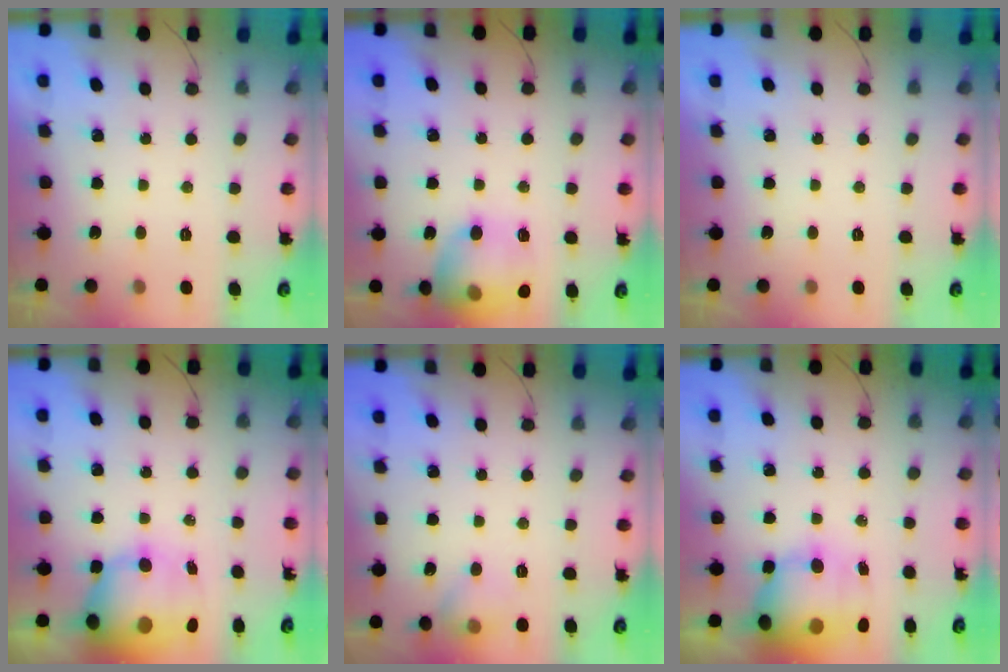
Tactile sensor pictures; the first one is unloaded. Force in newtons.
{"total": 16.4, "press": 16.3, "slide": 1.5}
{"total": 0.0}
{"total": 12.9, "press": 12.3, "slide": 3.7}
{"total": 6.5, "press": 6.2, "slide": 1.7}
{"total": 13.4, "press": 13.0, "slide": 3.5}